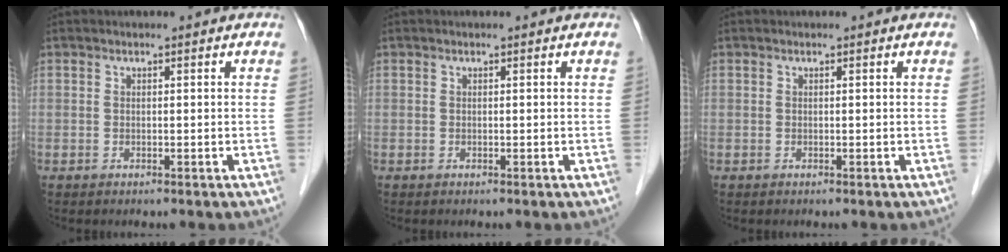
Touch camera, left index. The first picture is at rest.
{"total": 0.0}
{"total": 0.0}